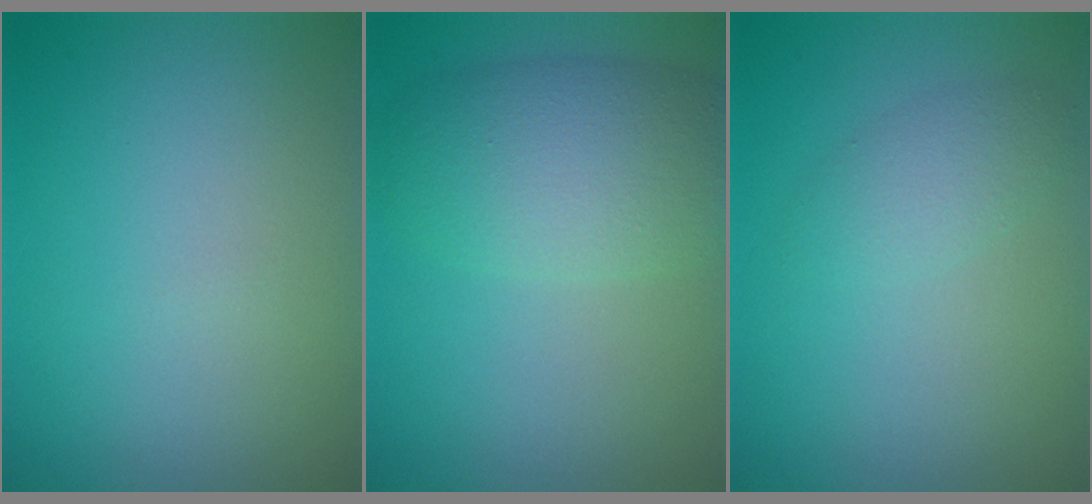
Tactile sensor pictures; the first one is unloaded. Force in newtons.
{"total": 5.9, "press": 5.9, "slide": 0.0}
{"total": 1.8, "press": 1.8, "slide": 0.0}